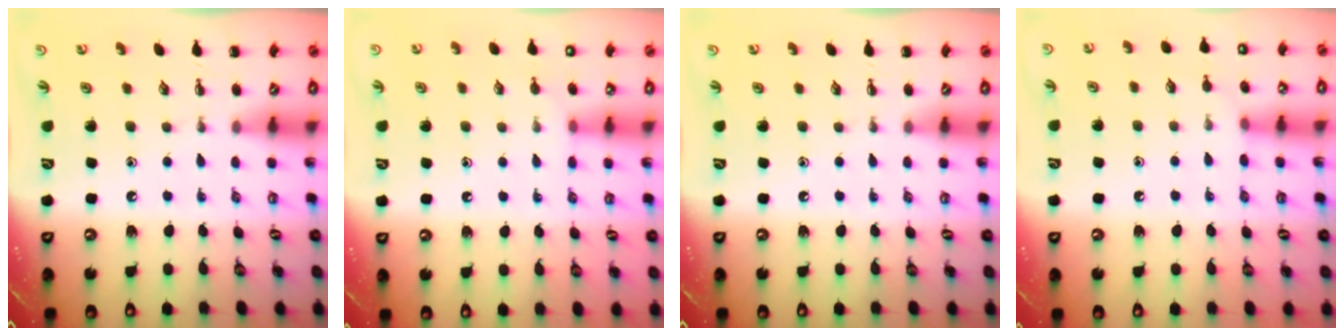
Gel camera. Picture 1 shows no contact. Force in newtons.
{"total": 7.4, "press": 7.2, "slide": 1.7}
{"total": 0.0}
{"total": 7.8, "press": 7.5, "slide": 2.2}